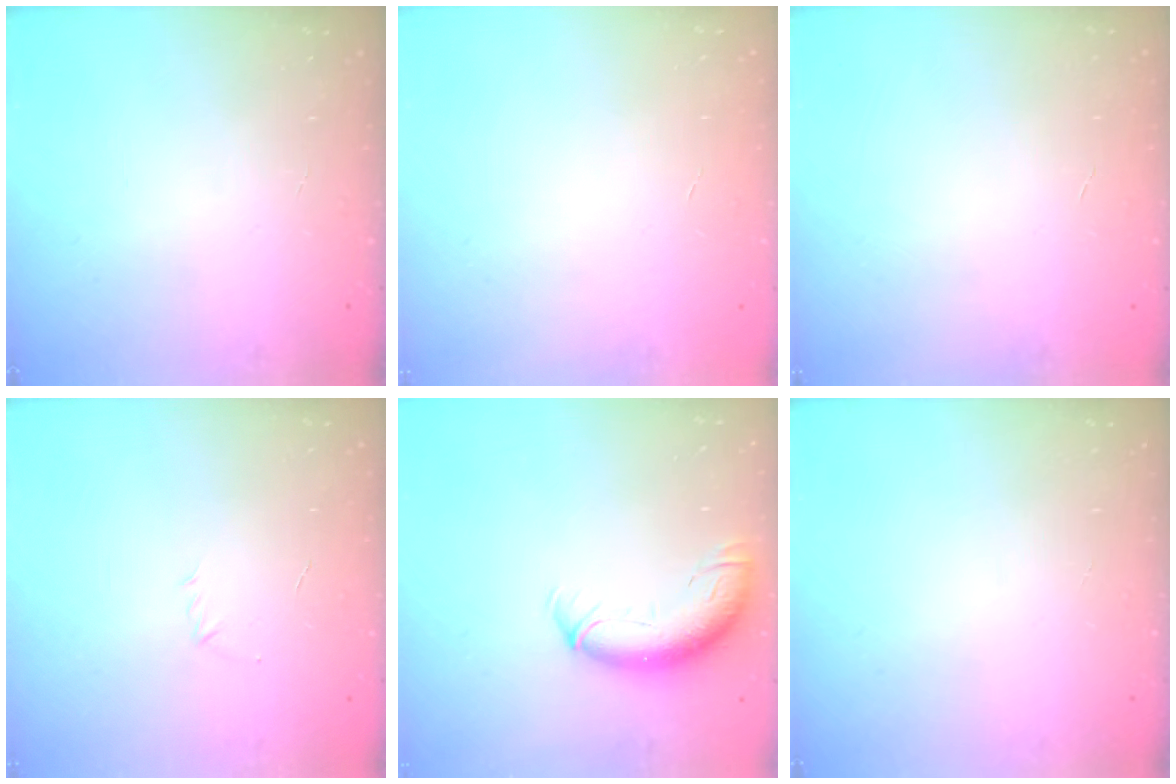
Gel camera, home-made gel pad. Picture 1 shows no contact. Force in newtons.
{"total": 0.6, "press": 0.6, "slide": 0.2}
{"total": 0.0}
{"total": 2.9, "press": 2.8, "slide": 0.7}
{"total": 11.5, "press": 11.2, "slide": 2.8}
{"total": 0.0}